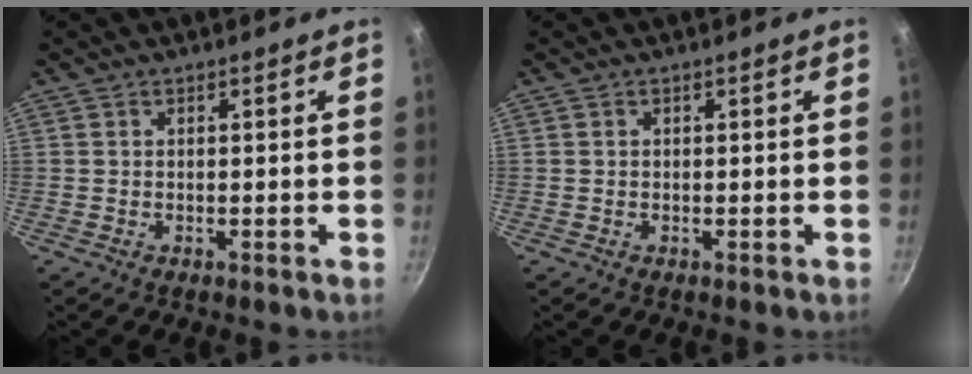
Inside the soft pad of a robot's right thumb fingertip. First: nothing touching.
{"total": 0.0}